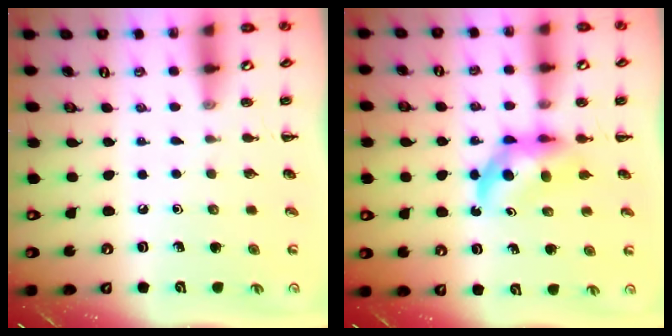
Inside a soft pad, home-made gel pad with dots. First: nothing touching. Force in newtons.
{"total": 5.9, "press": 5.8, "slide": 0.9}